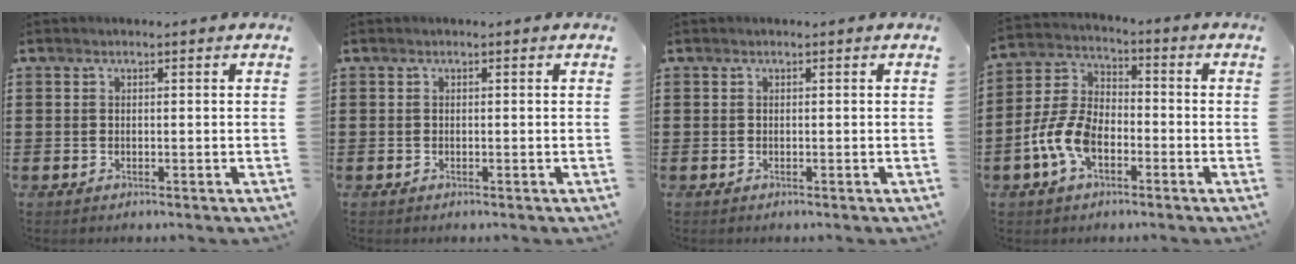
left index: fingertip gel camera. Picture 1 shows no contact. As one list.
[{"total": 0.0}, {"total": 0.0}, {"total": 8.3, "force": [-3.6, 4.9, 5.8], "torque": [-0.162, -0.002, -0.077]}]